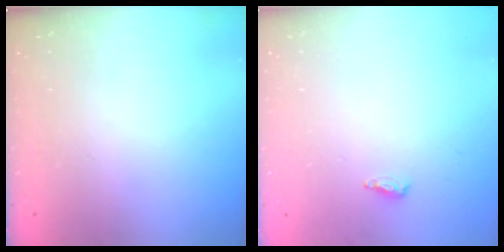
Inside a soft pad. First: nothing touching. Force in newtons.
{"total": 4.6, "press": 4.4, "slide": 1.1}